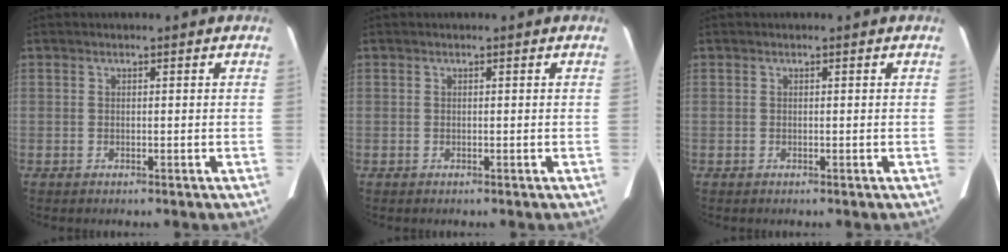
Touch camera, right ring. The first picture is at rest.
{"total": 0.0}
{"total": 0.0}